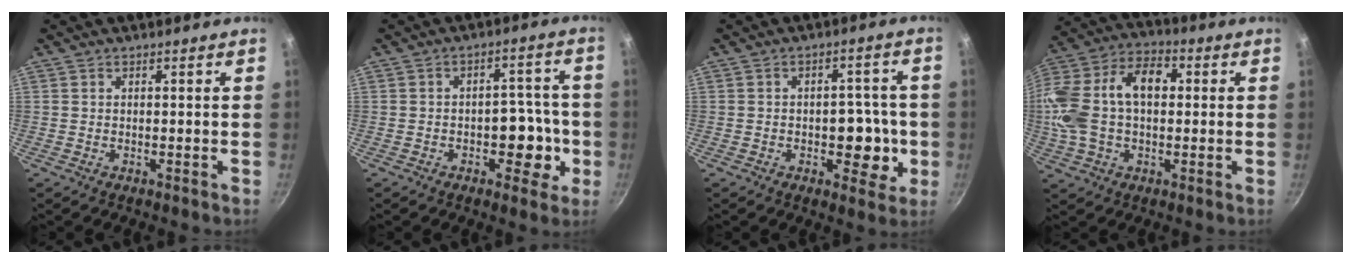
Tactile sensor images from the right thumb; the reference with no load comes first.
{"total": 8.5, "force": [-2.4, 5.6, 6.0], "torque": [-0.030, 0.027, -0.030]}
{"total": 8.6, "force": [-1.7, 5.6, 6.4], "torque": [-0.038, 0.008, -0.021]}
{"total": 19.7, "force": [1.2, 12.6, 15.1], "torque": [-0.282, 0.043, 0.007]}